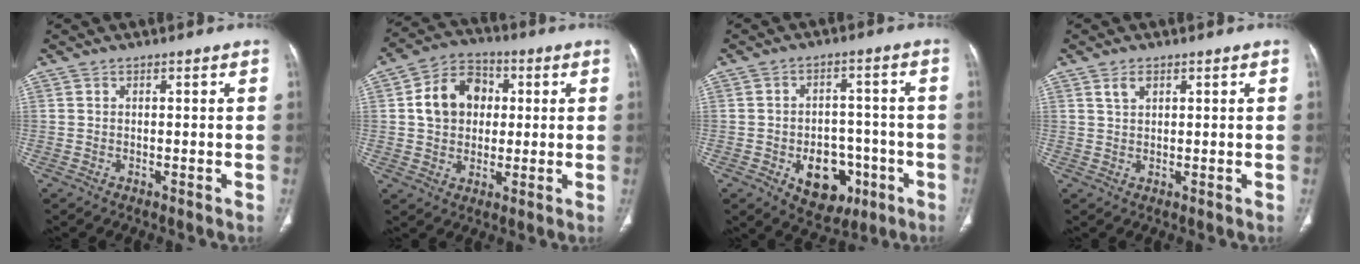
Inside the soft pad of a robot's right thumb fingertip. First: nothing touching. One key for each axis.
{"total": 11.6, "fx": 1.7, "fy": 9.2, "fz": 6.8, "tx": -0.089, "ty": 0.013, "tz": 0.020}
{"total": 11.2, "fx": -4.3, "fy": 7.8, "fz": 6.8, "tx": -0.053, "ty": 0.031, "tz": -0.049}
{"total": 2.1, "fx": 1.2, "fy": 1.2, "fz": 1.3, "tx": -0.024, "ty": -0.001, "tz": 0.028}